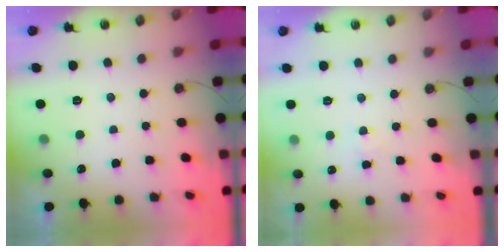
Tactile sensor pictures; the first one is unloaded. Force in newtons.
{"total": 1.6, "press": 1.6, "slide": 0.3}